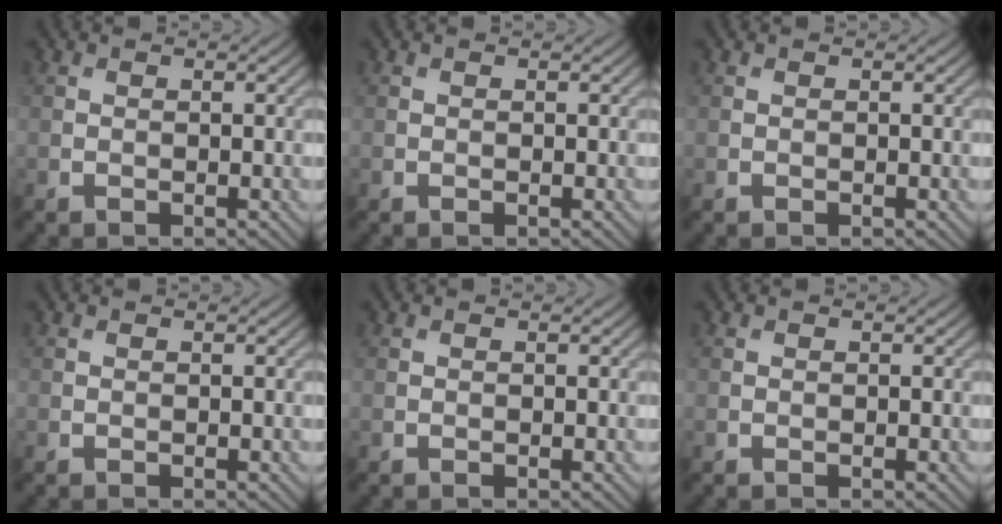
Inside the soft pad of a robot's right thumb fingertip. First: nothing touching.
{"total": 0.0}
{"total": 0.0}
{"total": 0.0}
{"total": 0.0}
{"total": 0.0}